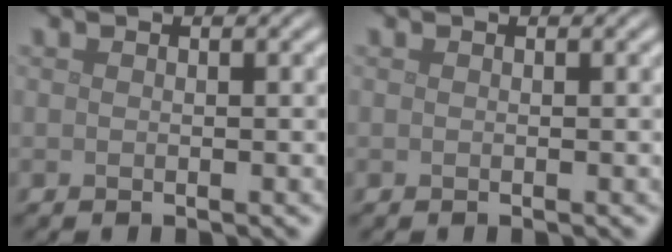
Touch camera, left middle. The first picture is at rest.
{"total": 0.0}